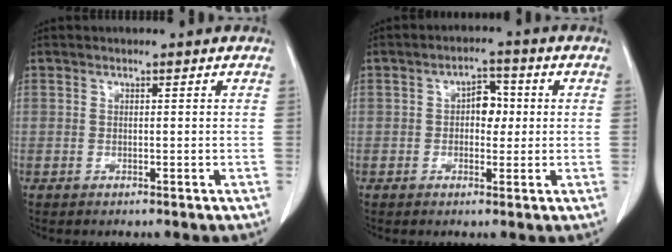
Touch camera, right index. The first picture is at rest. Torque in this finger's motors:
{"motor_torque": [0.03, 0.01, 0.08, 0.02]}